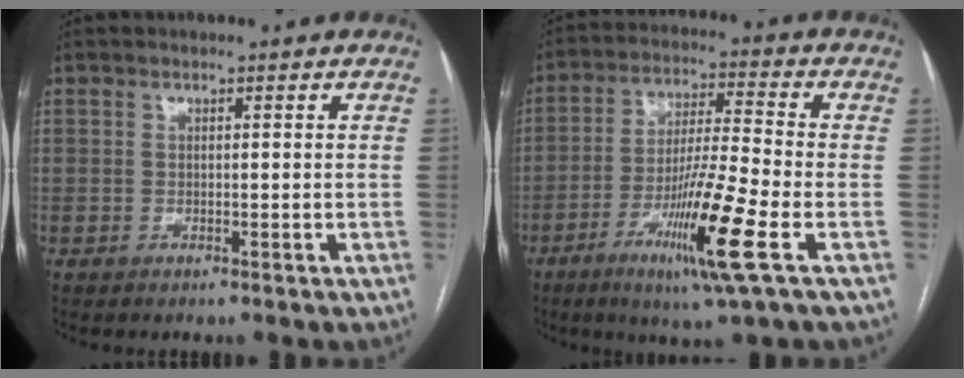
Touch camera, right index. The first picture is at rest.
{"total": 13.7, "force": [-5.7, -0.4, 12.5], "torque": [-0.236, -0.024, -0.104]}